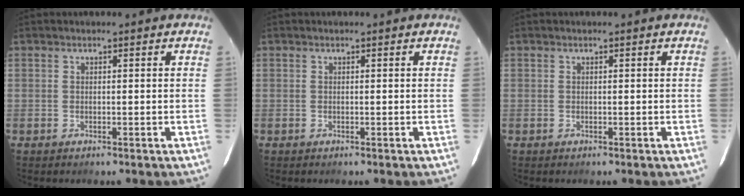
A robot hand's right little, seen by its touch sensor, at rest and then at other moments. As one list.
[{"total": 0.0}, {"total": 0.0}]